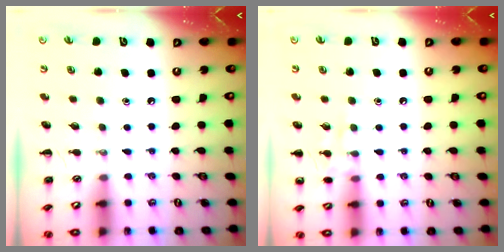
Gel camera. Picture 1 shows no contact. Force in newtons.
{"total": 6.8, "press": 6.7, "slide": 1.1}